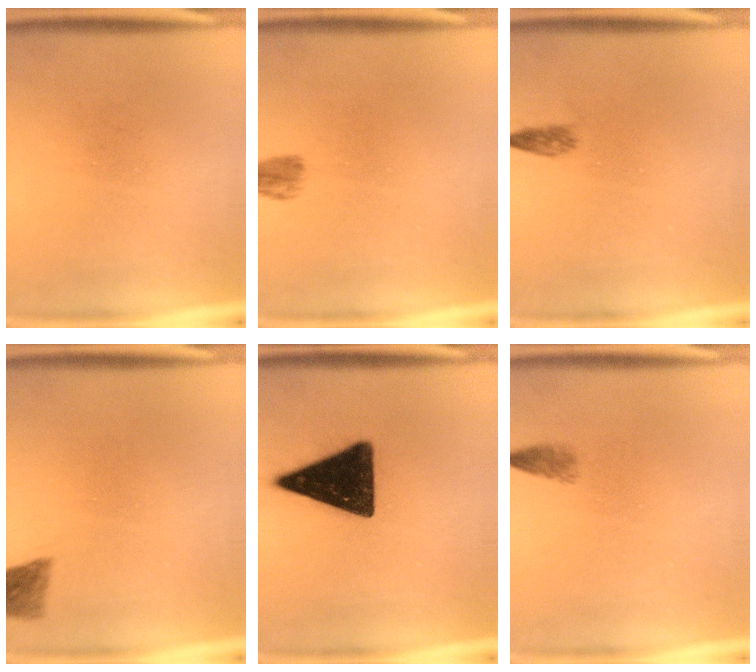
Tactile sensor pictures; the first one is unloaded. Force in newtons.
{"total": 2.1}
{"total": 1.3}
{"total": 2.8}
{"total": 16.1}
{"total": 1.3}